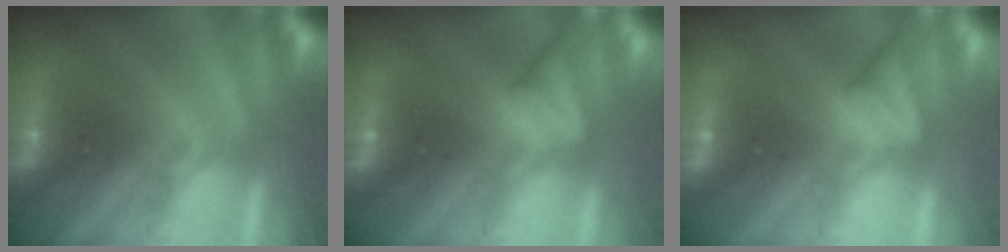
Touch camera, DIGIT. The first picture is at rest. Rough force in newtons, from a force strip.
{"total": 4.5}
{"total": 4.5}